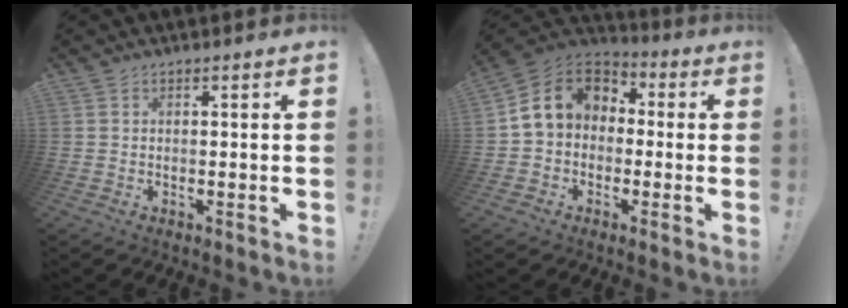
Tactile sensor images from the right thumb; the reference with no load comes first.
{"total": 11.1, "force": [1.7, 9.0, 6.1], "torque": [-0.113, 0.008, 0.035]}